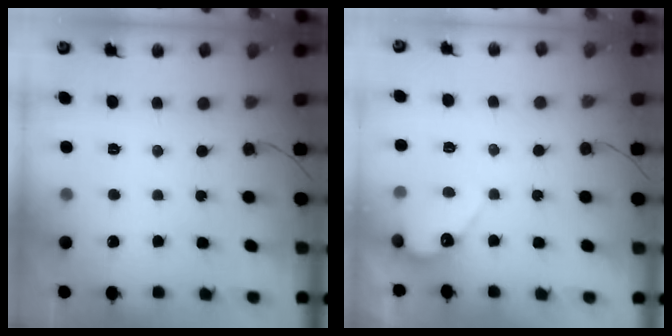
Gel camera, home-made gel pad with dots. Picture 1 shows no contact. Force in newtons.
{"total": 6.0, "press": 6.0, "slide": 0.6}